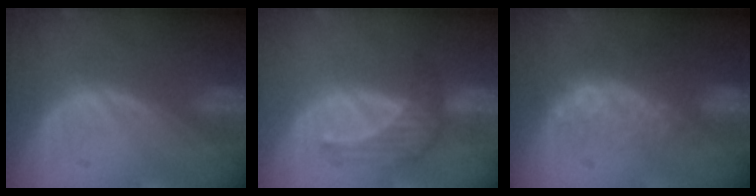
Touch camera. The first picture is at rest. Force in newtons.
{"total": 4.5, "press": 4.5, "slide": 0.4}
{"total": 8.4, "press": 7.1, "slide": 4.4}